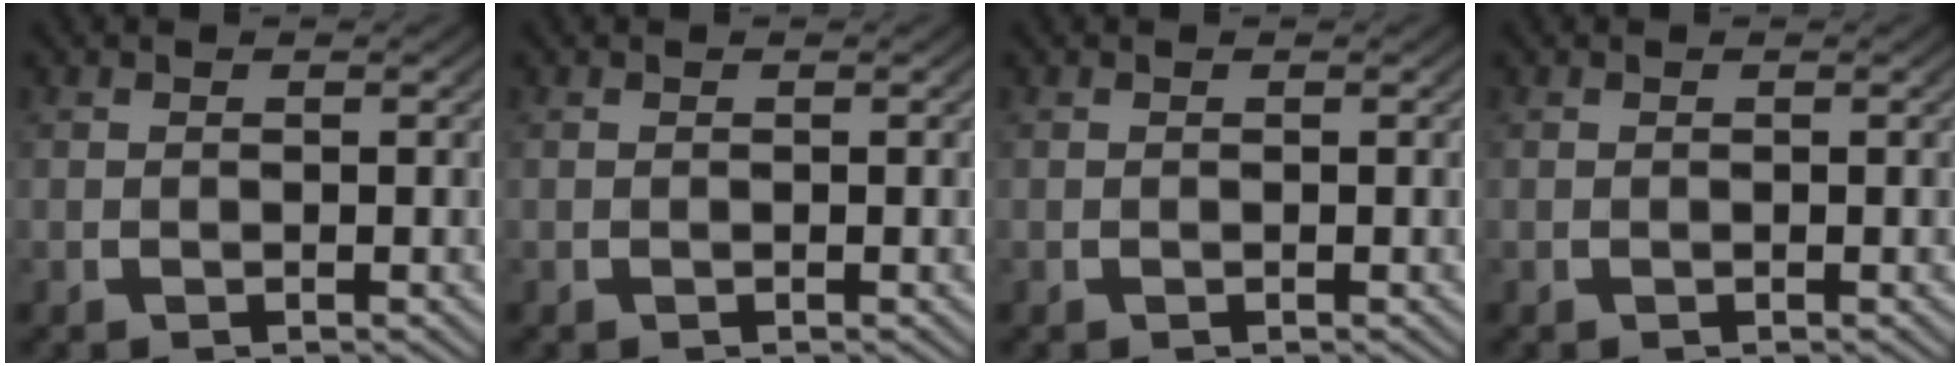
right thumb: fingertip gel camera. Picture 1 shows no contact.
{"total": 0.0}
{"total": 0.0}
{"total": 0.0}